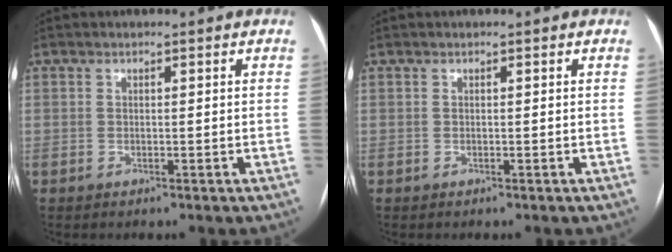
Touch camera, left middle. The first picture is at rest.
{"total": 0.0}